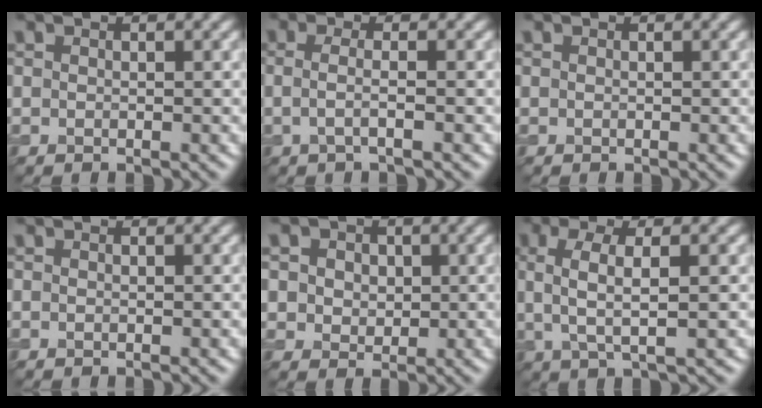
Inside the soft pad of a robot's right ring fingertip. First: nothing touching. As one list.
[{"total": 2.1, "force": [-0.3, 0.7, 1.9], "torque": [-0.037, -0.006, -0.012]}, {"total": 0.0}, {"total": 0.0}, {"total": 4.9, "force": [1.8, 4.0, 2.3], "torque": [-0.037, 0.017, 0.011]}, {"total": 4.1, "force": [0.5, 1.1, 3.9], "torque": [-0.079, 0.004, 0.010]}]